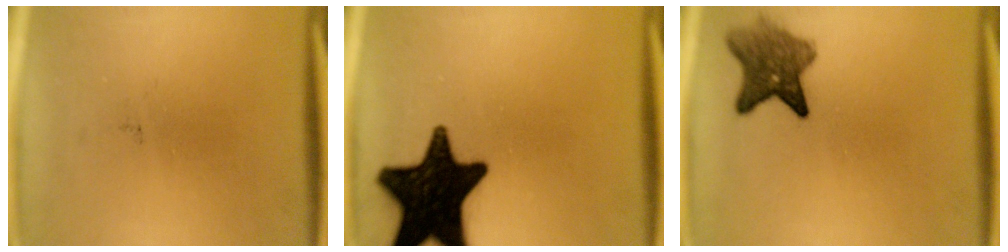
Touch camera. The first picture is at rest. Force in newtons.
{"total": 19.4}
{"total": 6.3}